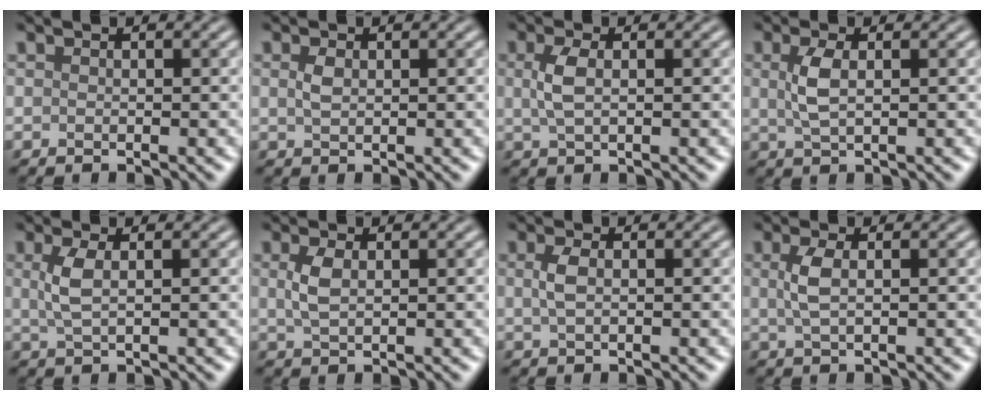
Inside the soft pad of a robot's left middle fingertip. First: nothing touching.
{"total": 1.1, "force": [0.4, 0.7, 0.8], "torque": [-0.020, 0.000, 0.009]}
{"total": 2.2, "force": [0.4, 1.0, 1.9], "torque": [-0.047, 0.002, 0.008]}
{"total": 2.4, "force": [0.5, 1.0, 2.2], "torque": [-0.052, 0.001, 0.011]}
{"total": 2.3, "force": [0.6, 0.9, 2.1], "torque": [-0.049, 0.000, 0.013]}
{"total": 2.1, "force": [0.5, 1.1, 1.7], "torque": [-0.044, 0.000, 0.013]}
{"total": 1.6, "force": [0.3, 0.8, 1.3], "torque": [-0.033, 0.002, 0.004]}
{"total": 2.1, "force": [0.4, 0.8, 1.9], "torque": [-0.044, 0.002, 0.008]}